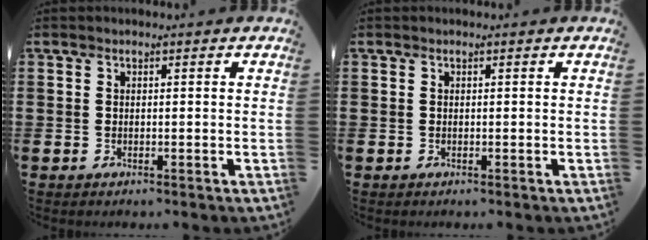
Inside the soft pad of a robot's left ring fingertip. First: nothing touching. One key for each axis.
{"total": 0.0}